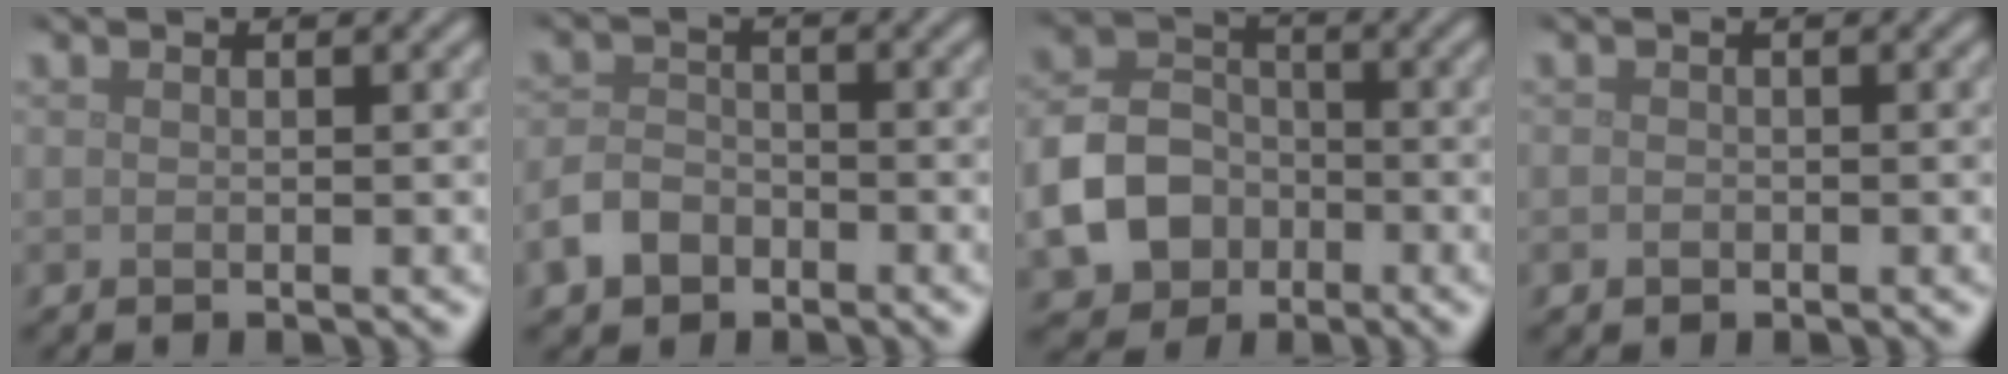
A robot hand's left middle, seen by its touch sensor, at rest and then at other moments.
{"total": 3.2, "force": [-2.0, 2.2, 1.3], "torque": [-0.024, 0.002, -0.045]}
{"total": 6.6, "force": [-2.1, 5.2, 3.4], "torque": [-0.073, -0.003, -0.047]}
{"total": 0.5, "force": [-0.3, 0.4, 0.2], "torque": [-0.003, -0.002, -0.005]}